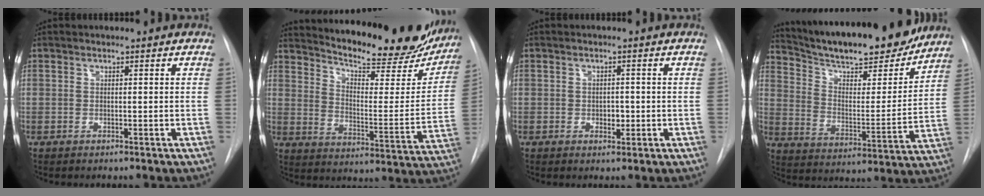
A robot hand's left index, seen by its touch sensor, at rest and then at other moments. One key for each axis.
{"total": 25.3, "fx": 22.5, "fy": 5.6, "fz": 10.1, "tx": -0.151, "ty": -0.060, "tz": 0.291}
{"total": 1.7, "fx": -0.3, "fy": 1.1, "fz": 1.2, "tx": -0.016, "ty": 0.001, "tz": -0.001}
{"total": 22.8, "fx": 20.1, "fy": 3.9, "fz": 9.9, "tx": -0.166, "ty": -0.014, "tz": 0.299}